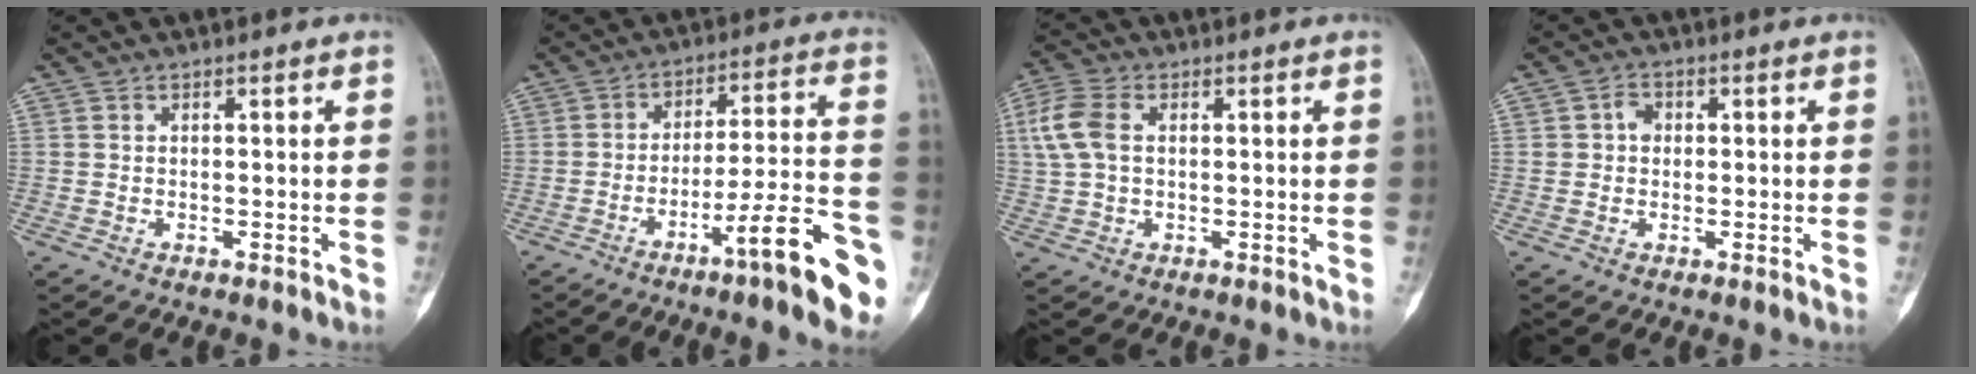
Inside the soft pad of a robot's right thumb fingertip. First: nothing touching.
{"total": 14.8, "force": [-7.8, 2.0, 12.5], "torque": [-0.177, 0.050, -0.115]}
{"total": 7.1, "force": [1.3, 4.6, 5.3], "torque": [-0.133, 0.017, 0.026]}
{"total": 2.5, "force": [0.3, 2.1, 1.3], "torque": [-0.010, 0.006, 0.001]}